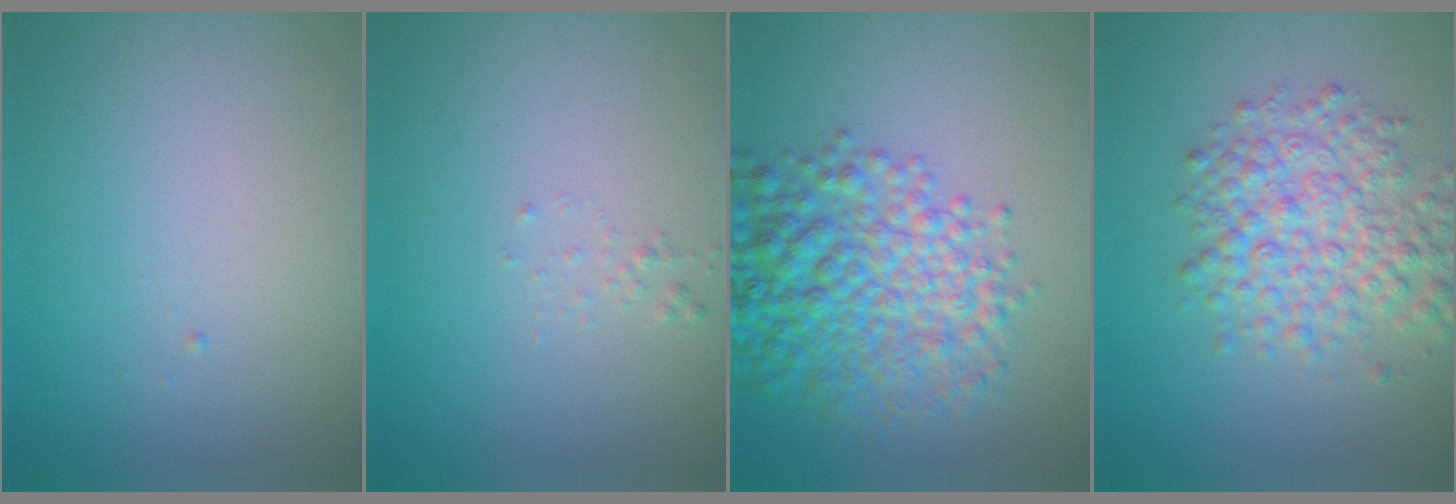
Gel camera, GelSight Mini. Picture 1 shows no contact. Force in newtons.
{"total": 0.6, "press": 0.6, "slide": 0.1}
{"total": 7.5, "press": 7.5, "slide": 0.2}
{"total": 5.7, "press": 5.7, "slide": 0.1}